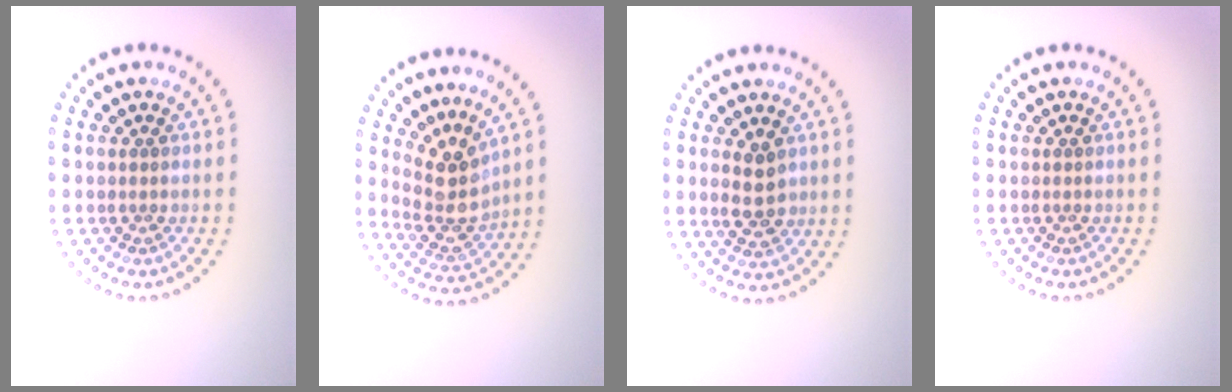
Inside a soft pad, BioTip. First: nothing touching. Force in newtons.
{"total": 3.7, "press": 2.7, "slide": 2.5}
{"total": 2.5, "press": 2.5, "slide": 0.3}
{"total": 0.0}